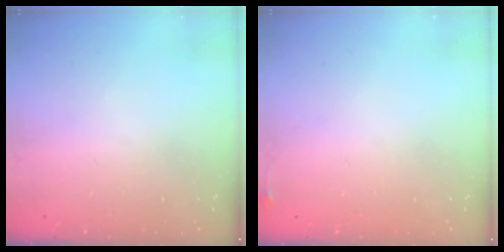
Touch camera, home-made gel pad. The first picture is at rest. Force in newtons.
{"total": 3.4, "press": 3.3, "slide": 0.5}